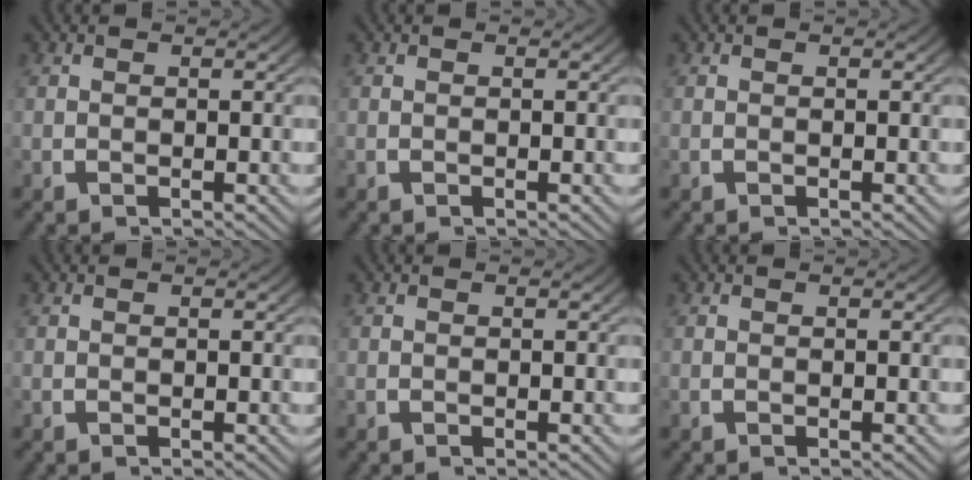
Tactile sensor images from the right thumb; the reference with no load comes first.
{"total": 0.0}
{"total": 0.0}
{"total": 0.0}
{"total": 0.0}
{"total": 0.0}